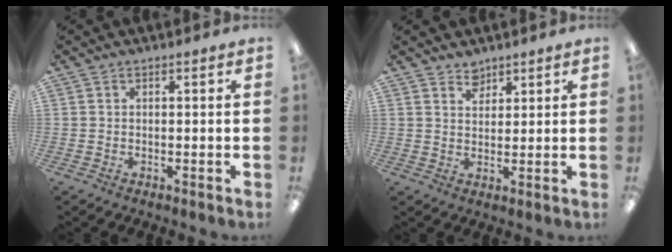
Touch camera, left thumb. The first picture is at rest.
{"total": 3.7, "force": [3.2, 1.8, 0.4], "torque": [0.001, -0.019, 0.059]}